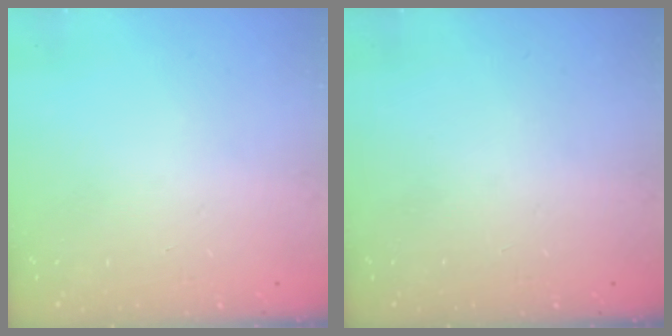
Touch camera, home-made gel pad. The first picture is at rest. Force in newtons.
{"total": 0.0}